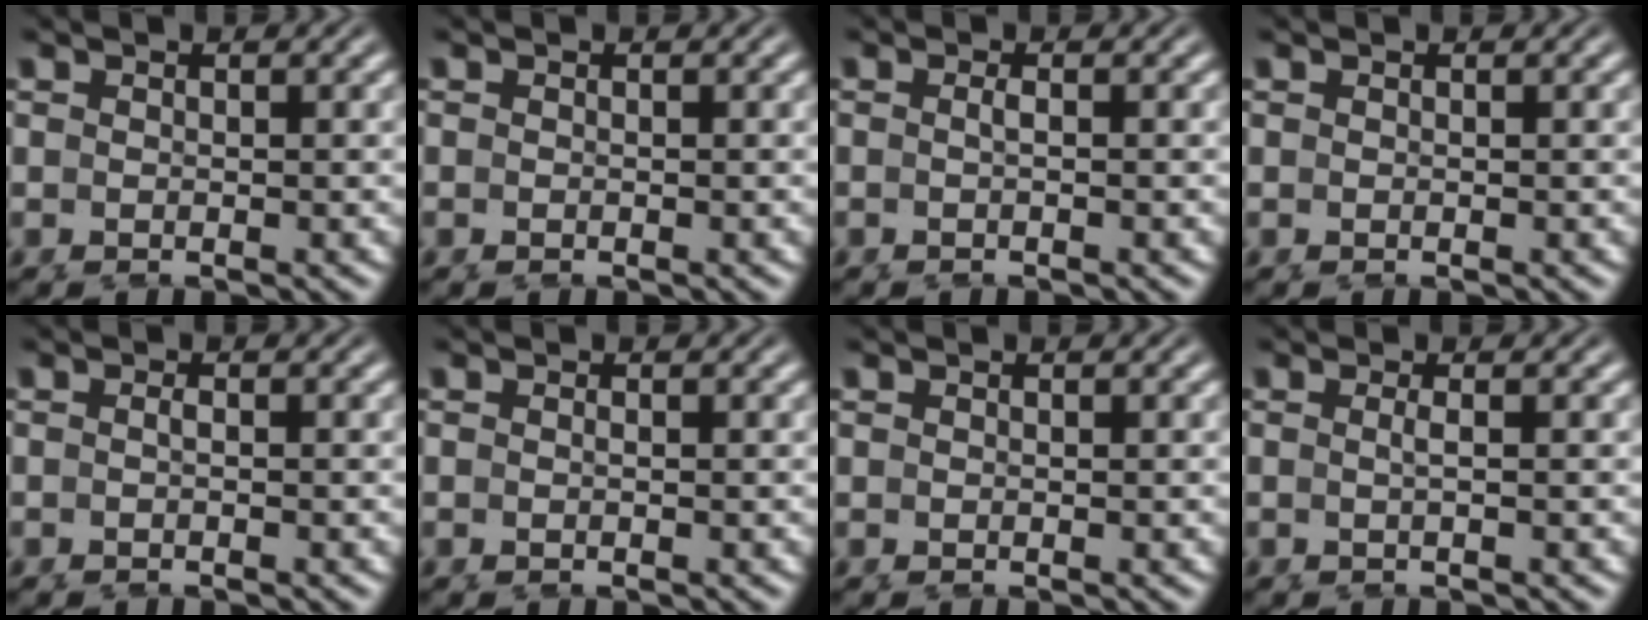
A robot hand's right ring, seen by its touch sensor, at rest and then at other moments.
{"total": 0.0}
{"total": 1.0, "force": [-0.4, -0.2, 0.9], "torque": [-0.018, -0.003, -0.005]}
{"total": 0.0}
{"total": 0.7, "force": [-0.3, -0.1, 0.6], "torque": [-0.009, 0.000, -0.006]}
{"total": 0.5, "force": [-0.2, 0.2, 0.5], "torque": [-0.010, 0.001, -0.003]}
{"total": 0.0}
{"total": 1.2, "force": [-0.3, -0.4, 1.1], "torque": [-0.024, -0.003, -0.002]}